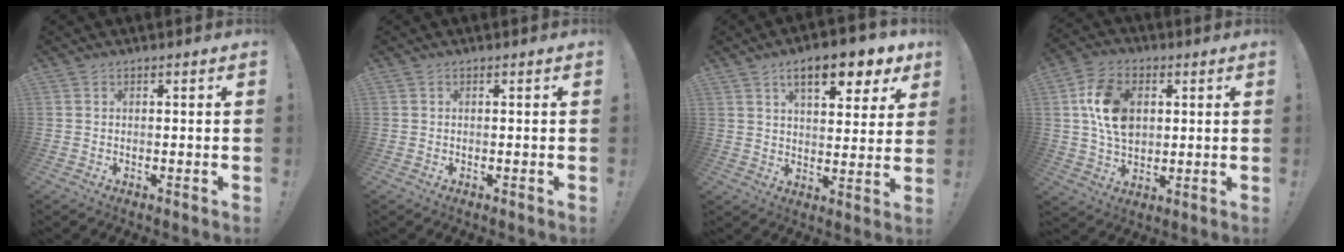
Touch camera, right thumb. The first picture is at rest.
{"total": 0.0}
{"total": 12.7, "force": [7.1, 4.8, 9.4], "torque": [-0.133, -0.033, 0.114]}
{"total": 14.1, "force": [2.9, 10.1, 9.4], "torque": [-0.156, 0.013, 0.058]}